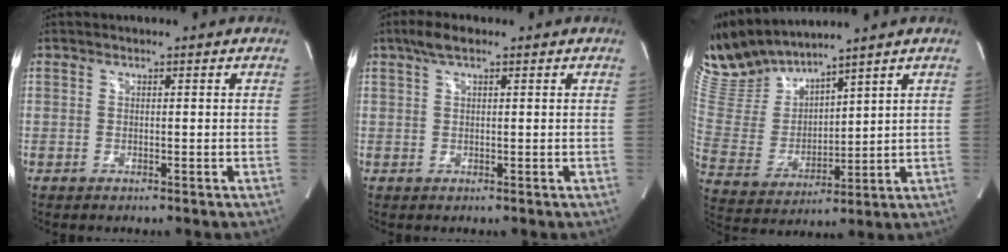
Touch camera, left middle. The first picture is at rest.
{"total": 3.1, "force": [2.1, 0.9, 2.2], "torque": [-0.050, 0.016, 0.040]}
{"total": 12.1, "force": [11.4, 1.4, 3.8], "torque": [-0.096, 0.000, 0.248]}